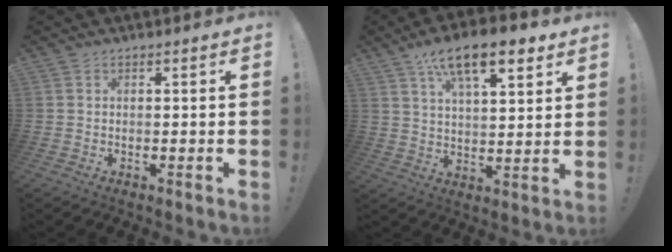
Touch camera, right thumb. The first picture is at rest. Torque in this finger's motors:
{"motor_torque": [-0.21, 1.14, 1.07, 1.18, 0.42]}